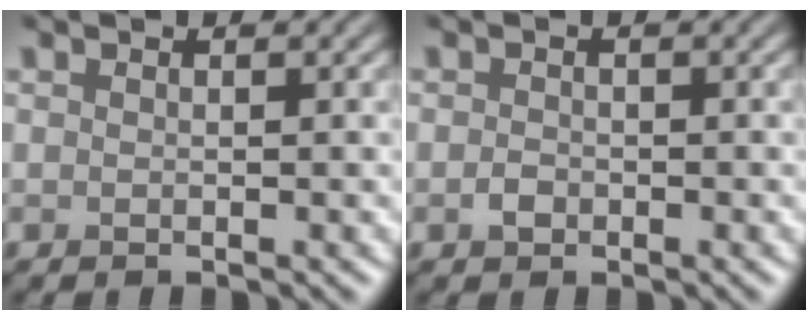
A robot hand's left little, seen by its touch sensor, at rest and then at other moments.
{"total": 1.0, "force": [-0.4, 0.7, 0.5], "torque": [-0.011, -0.002, -0.009]}